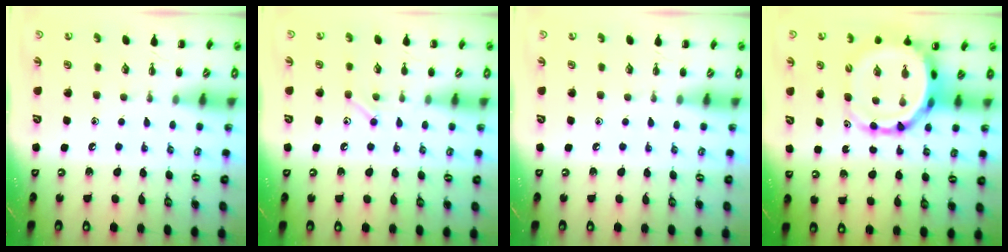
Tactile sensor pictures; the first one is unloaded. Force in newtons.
{"total": 6.8, "press": 6.8, "slide": 0.8}
{"total": 0.0}
{"total": 8.2, "press": 7.8, "slide": 2.4}